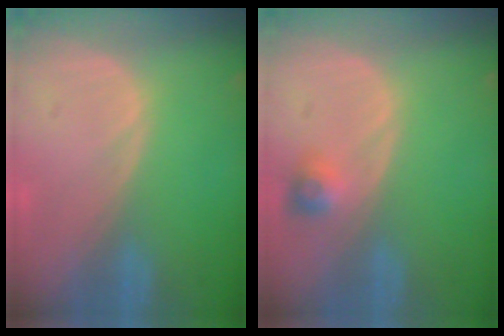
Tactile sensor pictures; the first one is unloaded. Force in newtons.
{"total": 2.6, "press": 2.4, "slide": 1.0}